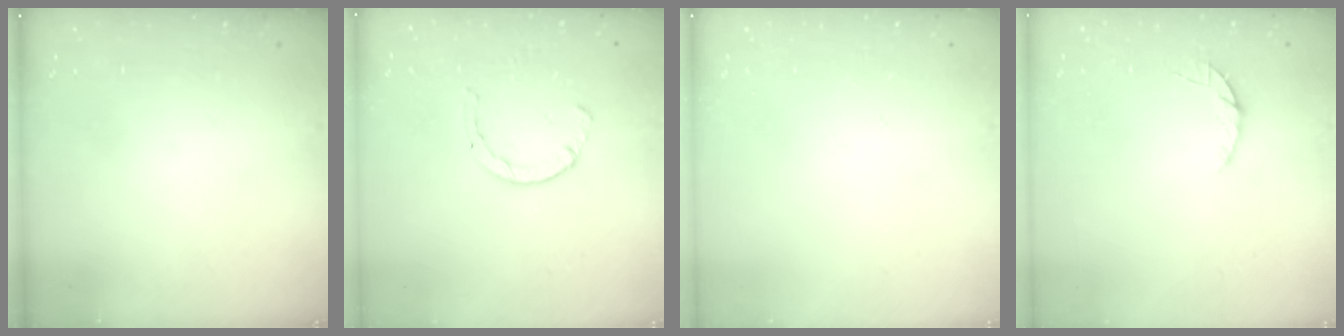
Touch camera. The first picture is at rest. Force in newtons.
{"total": 2.1, "press": 2.1, "slide": 0.5}
{"total": 0.0}
{"total": 3.1, "press": 3.1, "slide": 0.3}